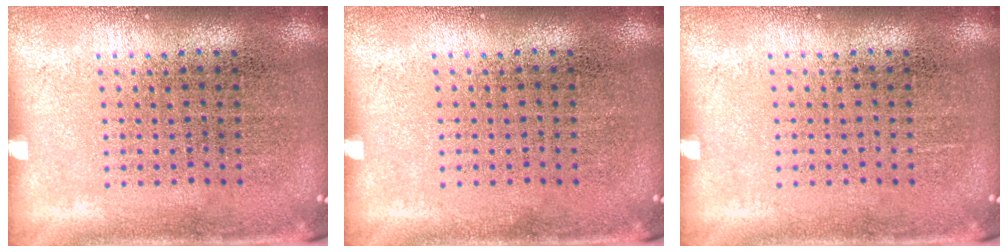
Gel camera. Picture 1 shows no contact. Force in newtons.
{"total": 0.0}
{"total": 0.0}